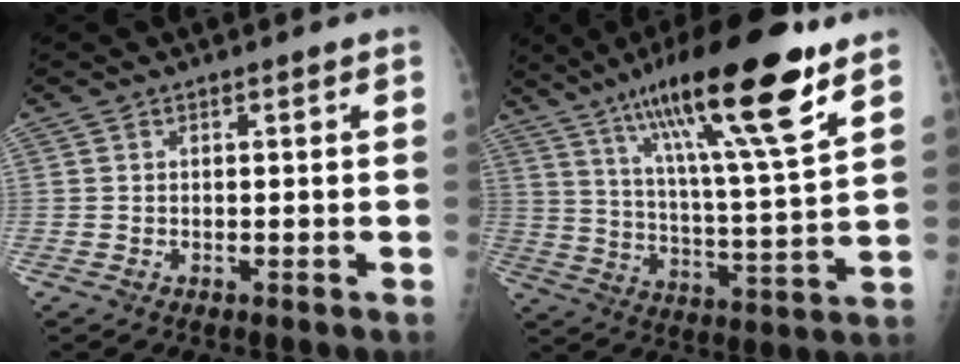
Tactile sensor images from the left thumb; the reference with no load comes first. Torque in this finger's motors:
{"motor_torque": [1.00, 0.22, 1.46, -1.30, 0.50]}